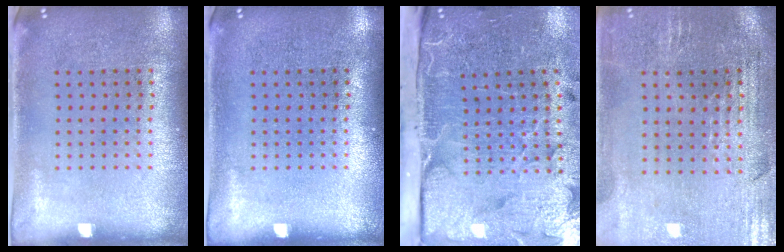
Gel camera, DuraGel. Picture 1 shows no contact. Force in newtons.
{"total": 0.0}
{"total": 5.2, "press": 4.0, "slide": 3.3}
{"total": 1.1, "press": 1.1, "slide": 0.3}